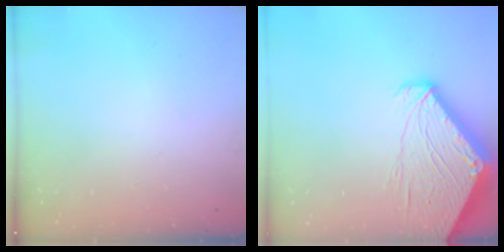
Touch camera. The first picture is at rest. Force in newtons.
{"total": 6.7, "press": 6.7, "slide": 0.5}